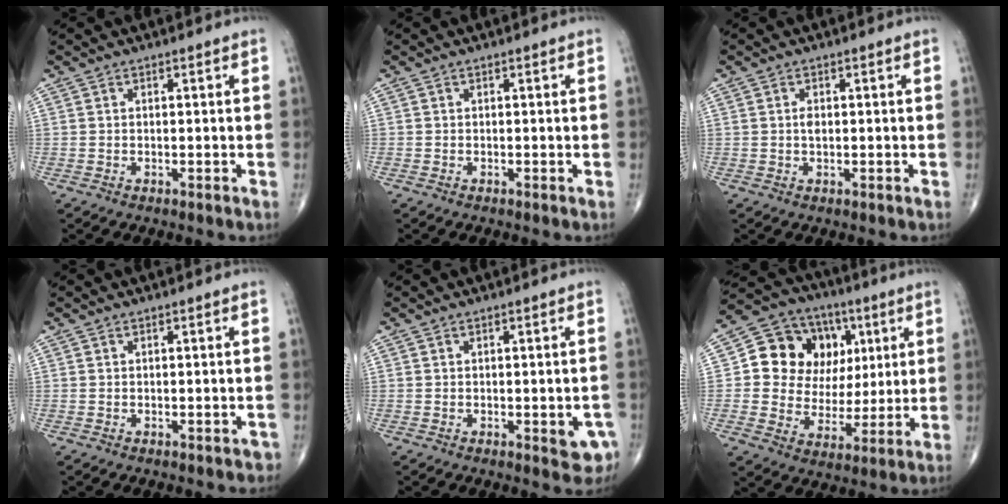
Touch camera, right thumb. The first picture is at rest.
{"total": 0.0}
{"total": 1.3, "force": [0.1, 0.7, 1.1], "torque": [-0.018, 0.000, 0.003]}
{"total": 0.7, "force": [-0.5, 0.6, 0.2], "torque": [0.006, 0.005, -0.006]}
{"total": 4.2, "force": [-1.3, 1.9, 3.5], "torque": [-0.019, 0.001, -0.011]}
{"total": 16.9, "force": [4.0, 14.0, 8.5], "torque": [-0.096, 0.015, 0.075]}